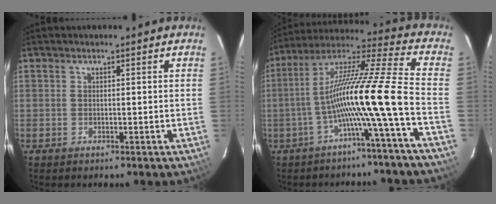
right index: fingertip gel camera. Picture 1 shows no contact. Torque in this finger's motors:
{"motor_torque": [1.62, -0.52, 1.05, 0.21]}